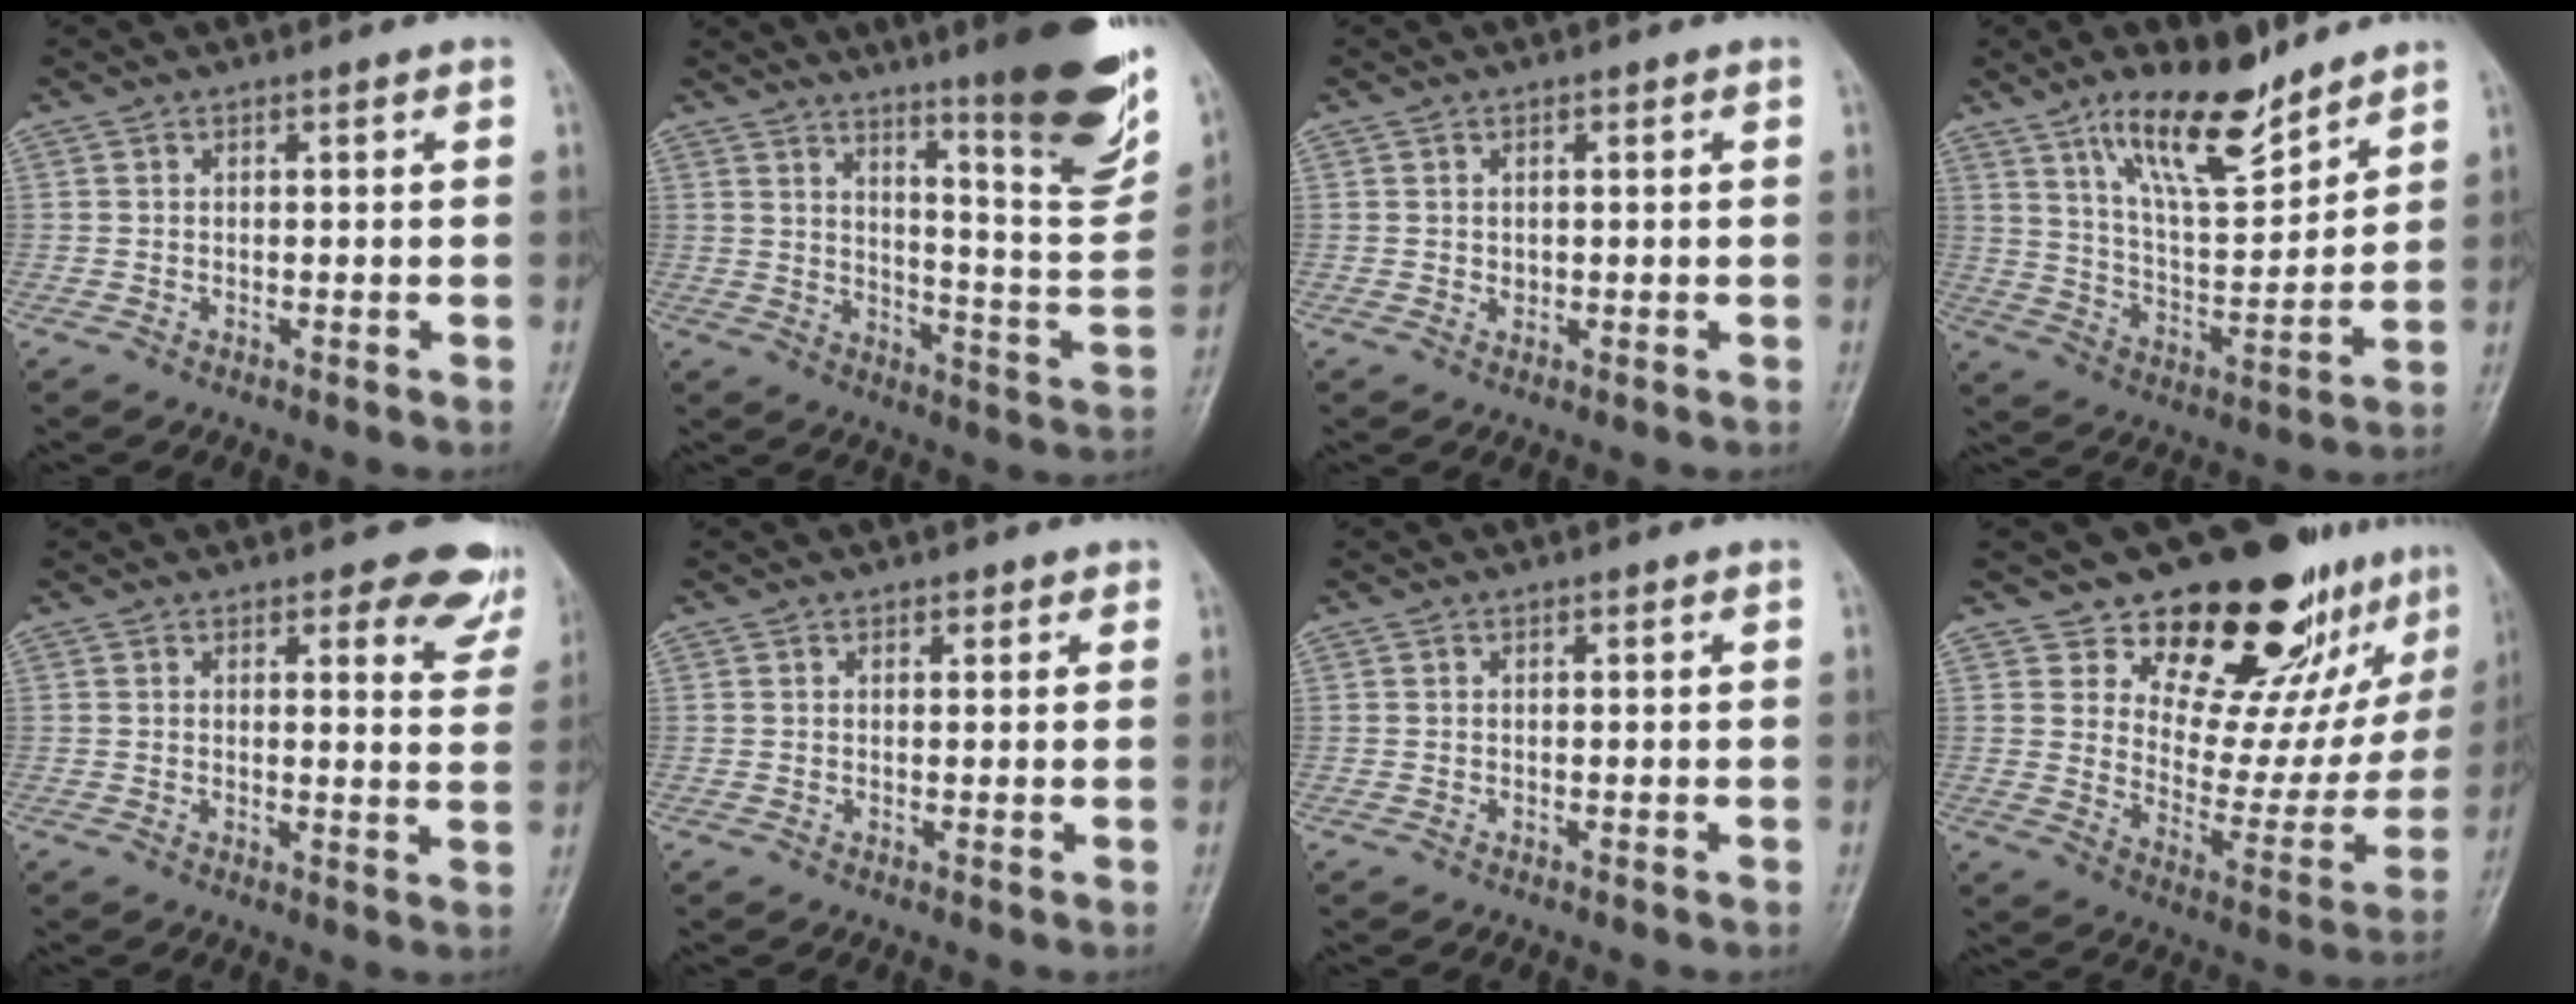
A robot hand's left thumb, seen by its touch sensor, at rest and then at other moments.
{"total": 22.5, "force": [14.5, 3.1, 16.9], "torque": [-0.207, -0.080, 0.206]}
{"total": 1.0, "force": [0.2, 0.8, 0.4], "torque": [-0.003, -0.001, 0.005]}
{"total": 15.0, "force": [10.7, 4.8, 9.4], "torque": [-0.136, -0.070, 0.196]}
{"total": 7.5, "force": [5.6, 3.1, 3.8], "torque": [-0.008, -0.034, 0.047]}
{"total": 1.2, "force": [0.8, 0.8, 0.4], "torque": [0.006, -0.004, 0.007]}
{"total": 0.0}
{"total": 23.5, "force": [16.4, 11.0, 12.7], "torque": [-0.116, -0.109, 0.233]}